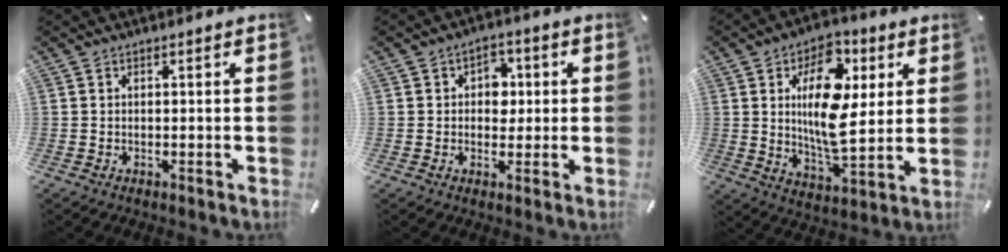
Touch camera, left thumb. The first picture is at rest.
{"total": 5.6, "force": [0.2, 4.8, 3.0], "torque": [-0.035, 0.001, -0.004]}
{"total": 16.4, "force": [4.1, 8.9, 13.1], "torque": [-0.223, -0.010, 0.064]}